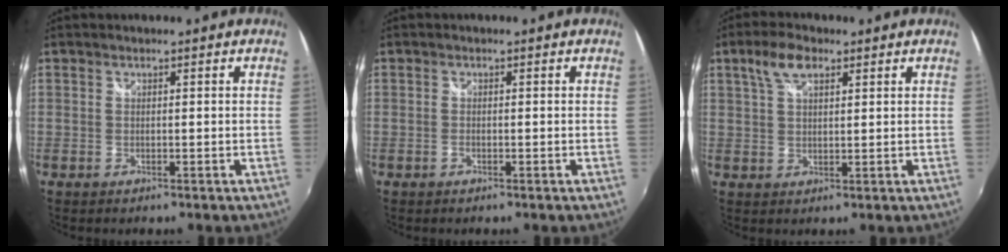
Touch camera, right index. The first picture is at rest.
{"total": 0.6, "force": [-0.4, 0.2, 0.5], "torque": [-0.010, 0.000, -0.008]}
{"total": 5.6, "force": [2.9, 2.6, 4.0], "torque": [-0.076, 0.013, 0.055]}